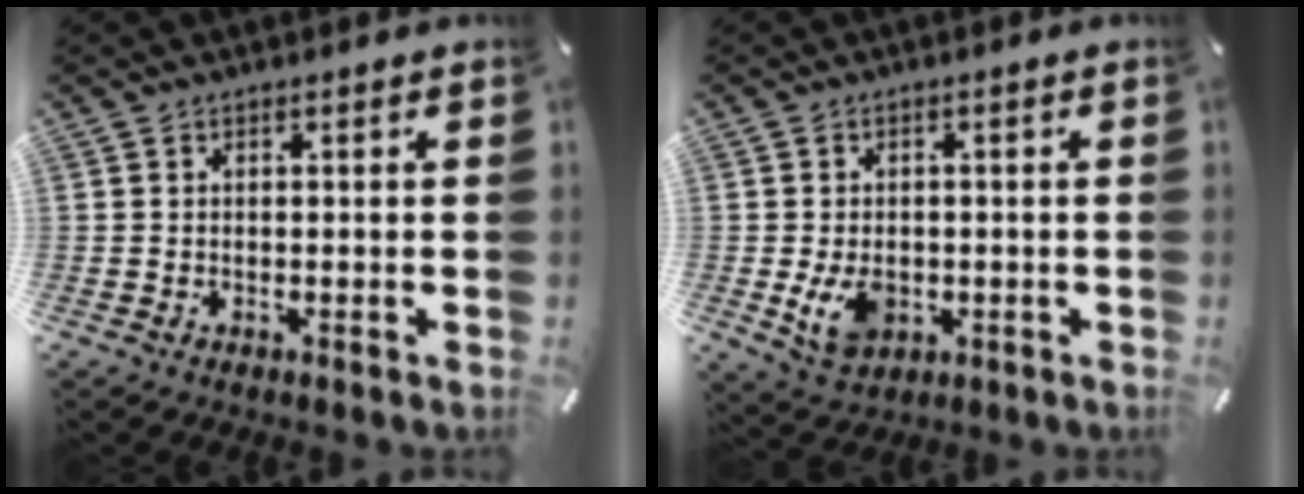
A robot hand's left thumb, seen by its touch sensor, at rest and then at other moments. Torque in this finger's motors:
{"motor_torque": [0.80, 2.12, 0.26, -0.23, 0.29]}